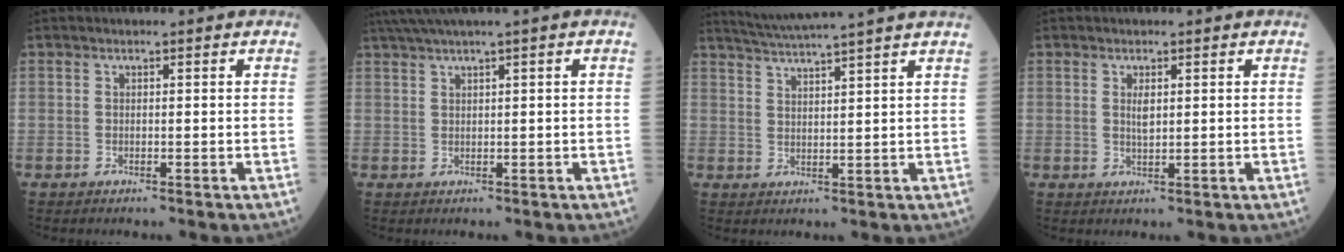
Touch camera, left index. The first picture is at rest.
{"total": 3.6, "force": [2.4, -0.9, 2.5], "torque": [-0.056, 0.013, 0.052]}
{"total": 10.1, "force": [9.0, -2.0, 4.3], "torque": [-0.077, 0.008, 0.129]}
{"total": 1.6, "force": [0.5, 0.4, 1.5], "torque": [-0.031, -0.003, 0.010]}